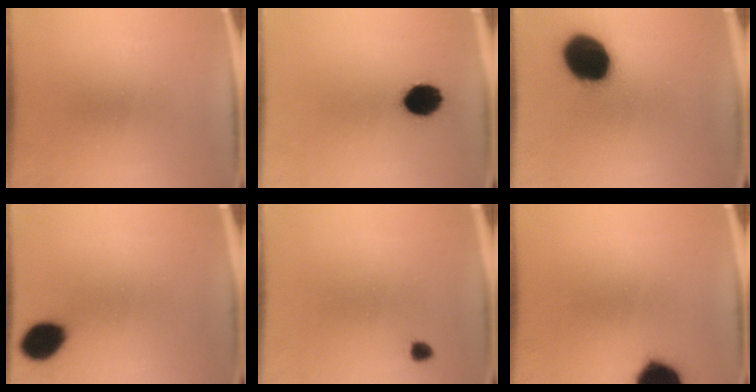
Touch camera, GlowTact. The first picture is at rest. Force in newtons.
{"total": 10.0}
{"total": 19.1}
{"total": 9.8}
{"total": 1.3}
{"total": 17.8}